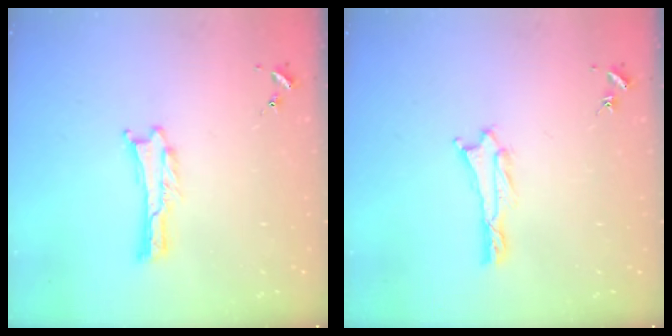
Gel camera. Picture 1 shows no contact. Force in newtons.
{"total": 1.0, "press": 1.0, "slide": 0.2}